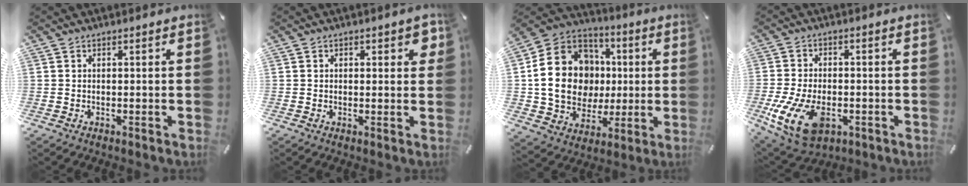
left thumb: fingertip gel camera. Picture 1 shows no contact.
{"total": 2.5, "force": [0.7, 1.5, 1.9], "torque": [-0.016, -0.002, 0.005]}
{"total": 20.5, "force": [1.0, 17.6, 10.5], "torque": [-0.201, 0.006, 0.033]}
{"total": 13.7, "force": [-4.2, 8.6, 9.8], "torque": [-0.206, 0.002, -0.072]}